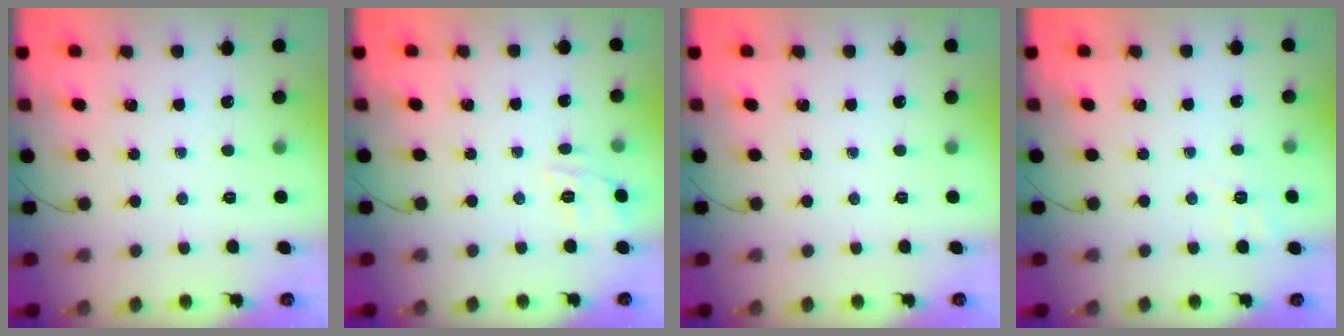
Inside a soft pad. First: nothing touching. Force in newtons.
{"total": 9.8, "press": 9.6, "slide": 1.7}
{"total": 0.0}
{"total": 2.2, "press": 0.9, "slide": 2.0}